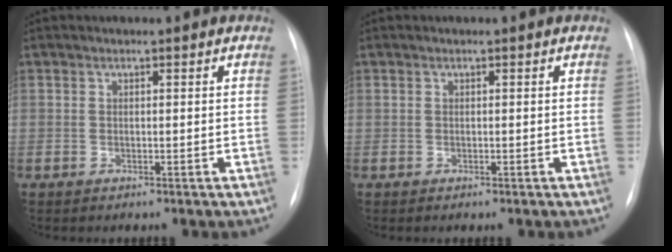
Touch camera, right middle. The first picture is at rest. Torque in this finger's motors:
{"motor_torque": [-0.46, 0.23, 0.07, 0.01]}